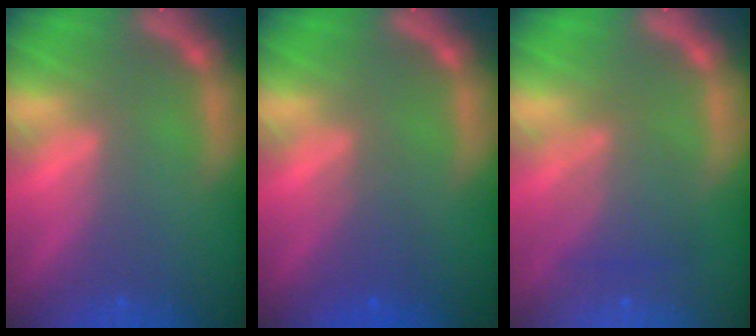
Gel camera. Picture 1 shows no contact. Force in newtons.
{"total": 2.5}
{"total": 4.0}